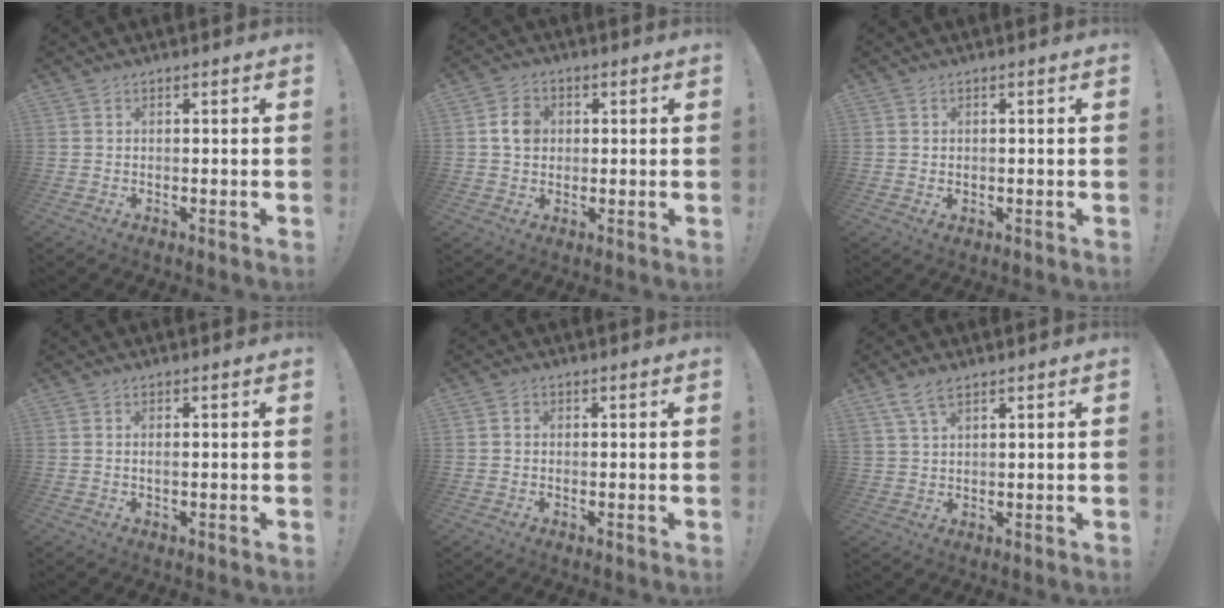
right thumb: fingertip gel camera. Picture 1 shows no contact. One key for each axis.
{"total": 7.2, "fx": 1.1, "fy": 6.0, "fz": 3.9, "tx": -0.048, "ty": 0.008, "tz": 0.022}
{"total": 0.6, "fx": 0.2, "fy": 0.6, "fz": 0.0, "tx": 0.000, "ty": 0.002, "tz": 0.005}
{"total": 0.9, "fx": -0.1, "fy": 0.1, "fz": 0.9, "tx": -0.013, "ty": -0.001, "tz": -0.004}
{"total": 1.4, "fx": -0.1, "fy": 1.2, "fz": 0.6, "tx": -0.002, "ty": 0.002, "tz": -0.003}
{"total": 5.9, "fx": 3.9, "fy": 2.5, "fz": 3.6, "tx": -0.067, "ty": -0.010, "tz": 0.075}